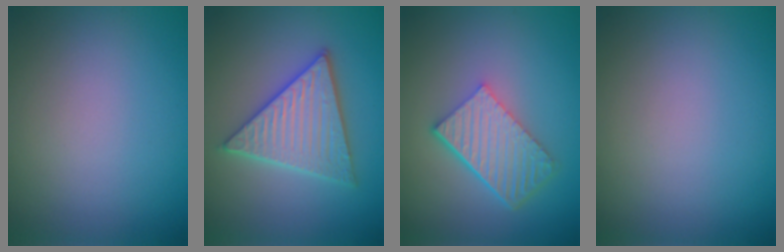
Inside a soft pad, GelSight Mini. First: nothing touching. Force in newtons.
{"total": 5.4, "press": 5.4, "slide": 0.7}
{"total": 5.7, "press": 3.9, "slide": 4.1}
{"total": 0.0}